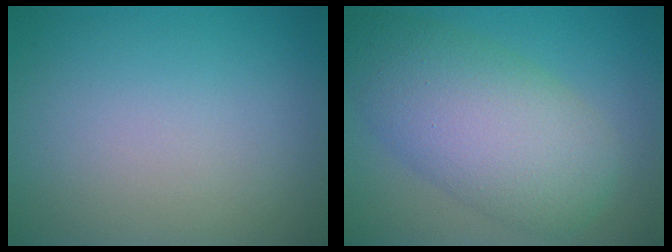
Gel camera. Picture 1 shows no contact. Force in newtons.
{"total": 8.5, "press": 8.5, "slide": 0.3}